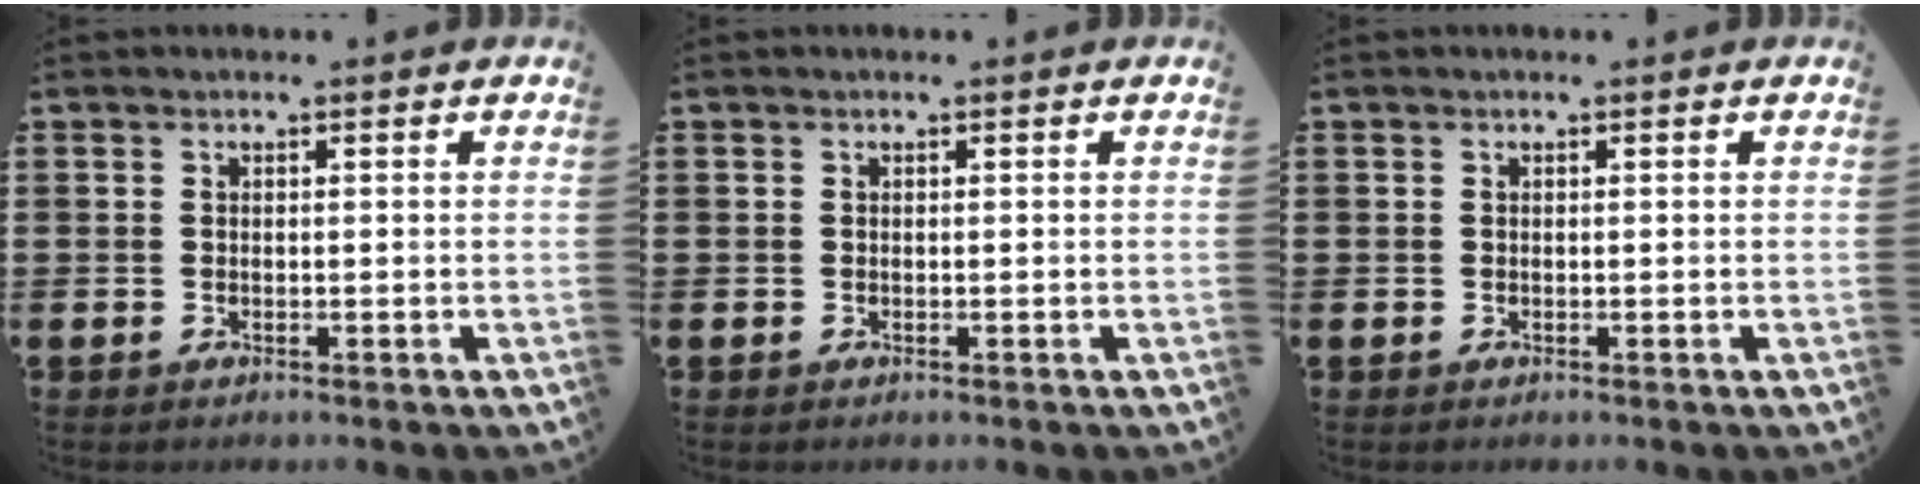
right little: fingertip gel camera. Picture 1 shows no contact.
{"total": 0.0}
{"total": 0.0}